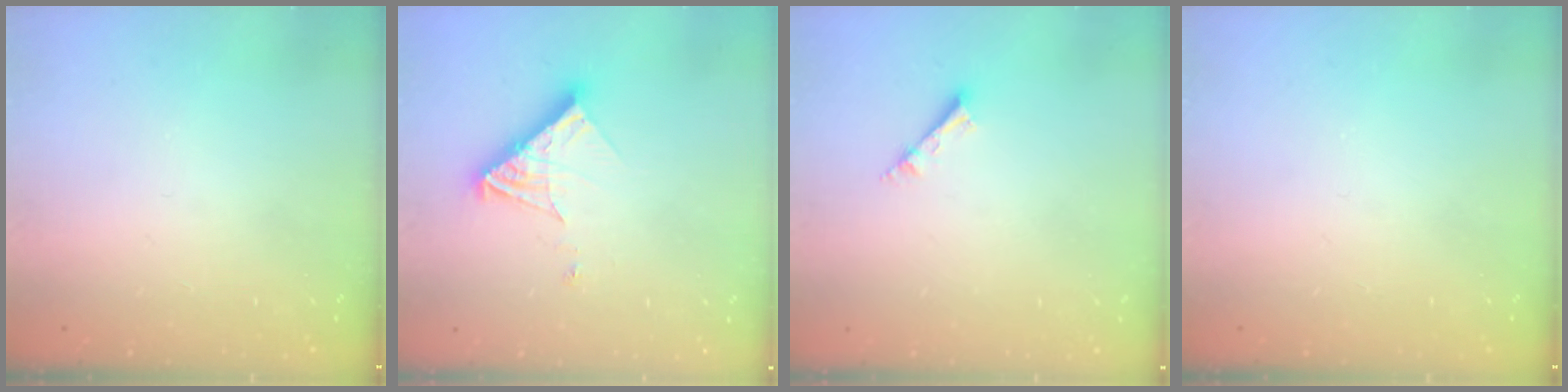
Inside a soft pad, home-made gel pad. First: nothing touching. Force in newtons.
{"total": 11.7, "press": 11.6, "slide": 1.5}
{"total": 2.3, "press": 2.3, "slide": 0.1}
{"total": 0.0}